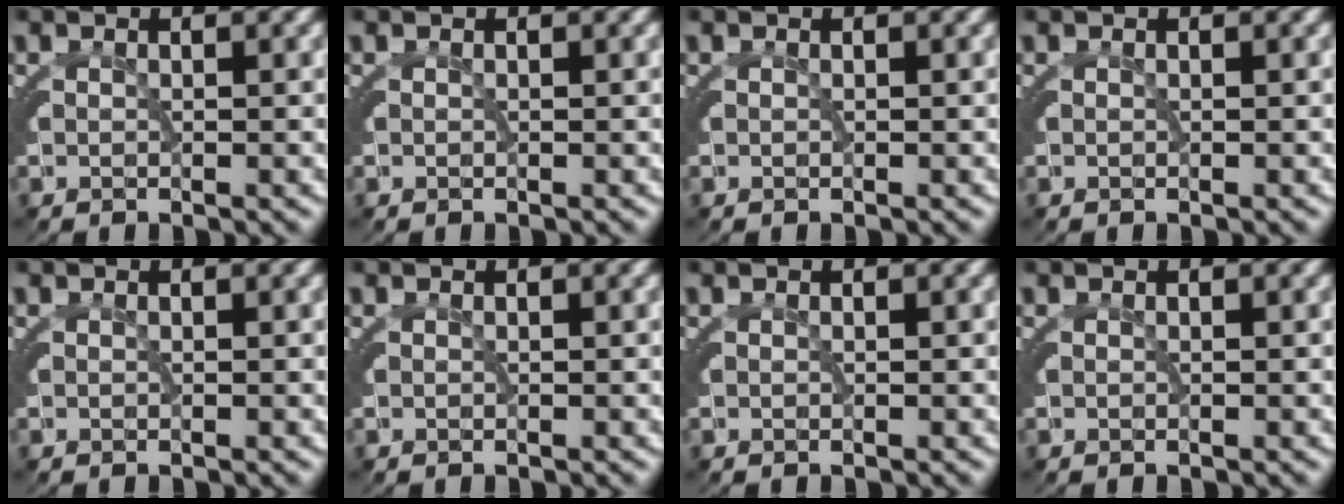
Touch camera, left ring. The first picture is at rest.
{"total": 0.0}
{"total": 0.0}
{"total": 0.0}
{"total": 0.0}
{"total": 2.0, "force": [-0.1, -1.9, -0.5], "torque": [0.019, -0.011, 0.011]}
{"total": 0.0}
{"total": 0.0}